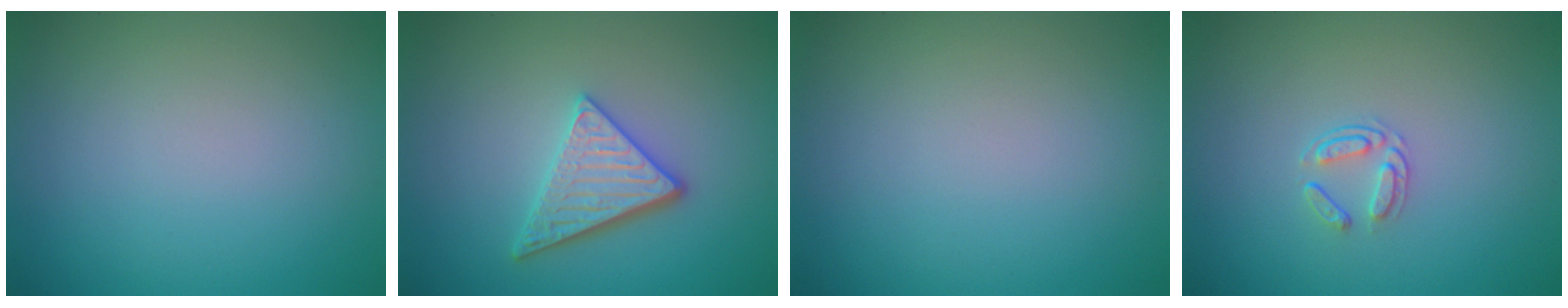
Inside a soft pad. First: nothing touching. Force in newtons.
{"total": 3.7, "press": 3.2, "slide": 1.8}
{"total": 0.0}
{"total": 1.6, "press": 1.0, "slide": 1.2}